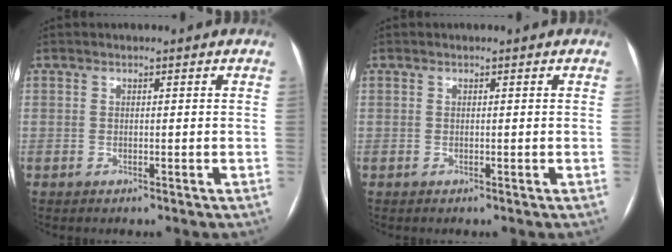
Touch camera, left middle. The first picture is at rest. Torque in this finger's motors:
{"motor_torque": [0.21, -0.30, 0.14, 0.01]}